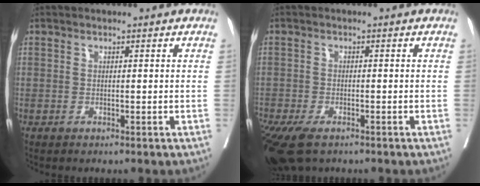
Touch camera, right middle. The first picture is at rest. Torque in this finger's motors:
{"motor_torque": [1.10, -1.04, 0.54, 0.20]}